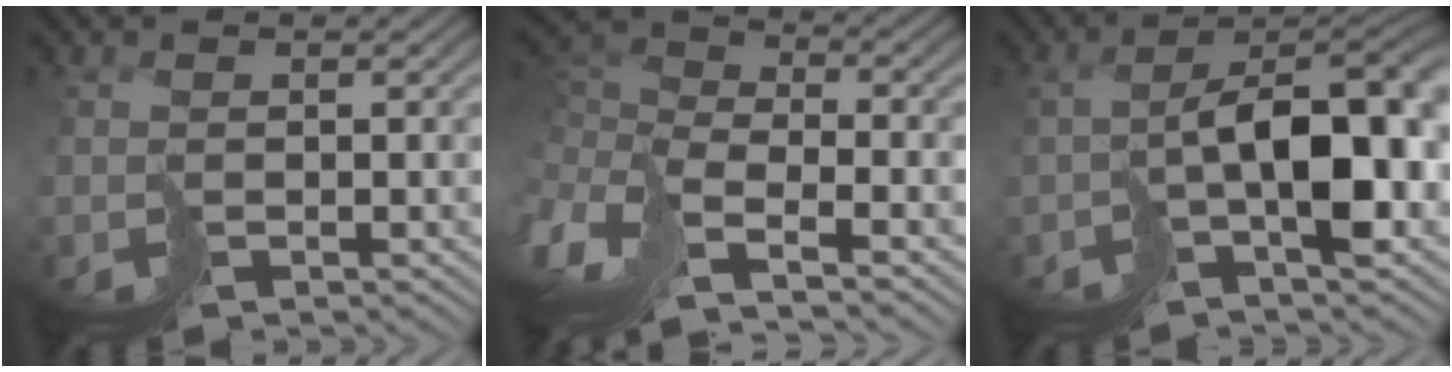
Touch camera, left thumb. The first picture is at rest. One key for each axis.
{"total": 8.3, "fx": -3.0, "fy": 3.8, "fz": 6.7, "tx": -0.190, "ty": -0.001, "tz": -0.067}
{"total": 9.8, "fx": -2.0, "fy": 4.1, "fz": 8.7, "tx": -0.128, "ty": 0.005, "tz": -0.028}